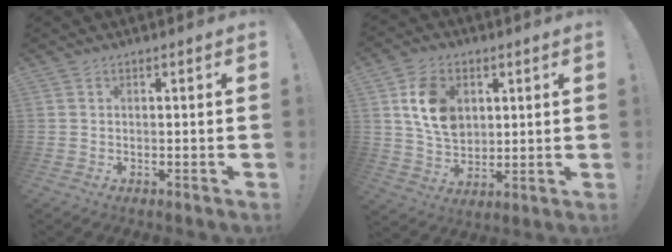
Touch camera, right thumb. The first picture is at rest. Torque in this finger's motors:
{"motor_torque": [2.52, 2.42, 0.86, -1.08, 0.07]}